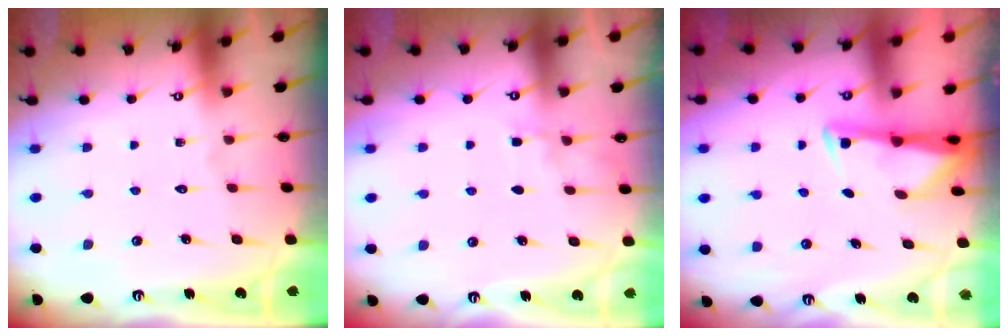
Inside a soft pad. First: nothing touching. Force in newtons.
{"total": 4.9, "press": 4.9, "slide": 0.5}
{"total": 3.4, "press": 3.3, "slide": 0.5}